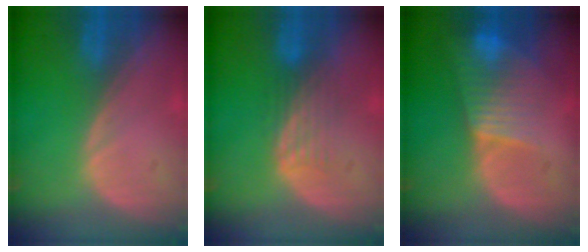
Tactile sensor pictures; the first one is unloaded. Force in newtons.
{"total": 4.4, "press": 3.7, "slide": 2.4}
{"total": 8.0, "press": 6.9, "slide": 4.1}